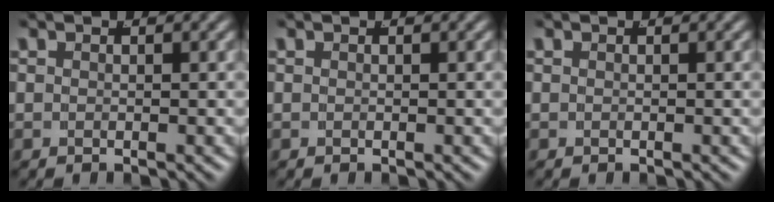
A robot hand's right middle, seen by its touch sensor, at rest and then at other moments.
{"total": 0.0}
{"total": 0.0}